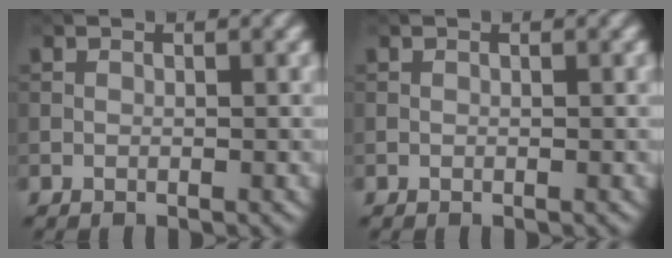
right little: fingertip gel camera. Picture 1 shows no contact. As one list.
[{"total": 0.0}]